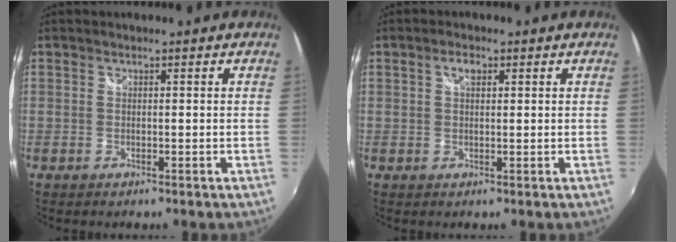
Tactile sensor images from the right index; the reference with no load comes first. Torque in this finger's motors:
{"motor_torque": [0.03, 0.01, 0.01, 0.01]}